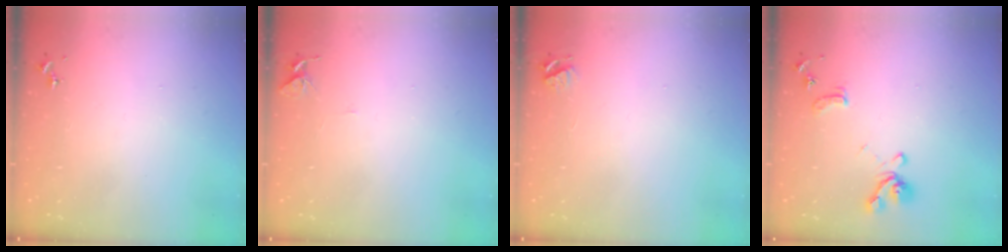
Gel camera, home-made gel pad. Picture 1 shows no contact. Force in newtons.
{"total": 5.2, "press": 5.1, "slide": 0.4}
{"total": 3.9, "press": 3.9, "slide": 0.4}
{"total": 12.8, "press": 12.7, "slide": 1.4}